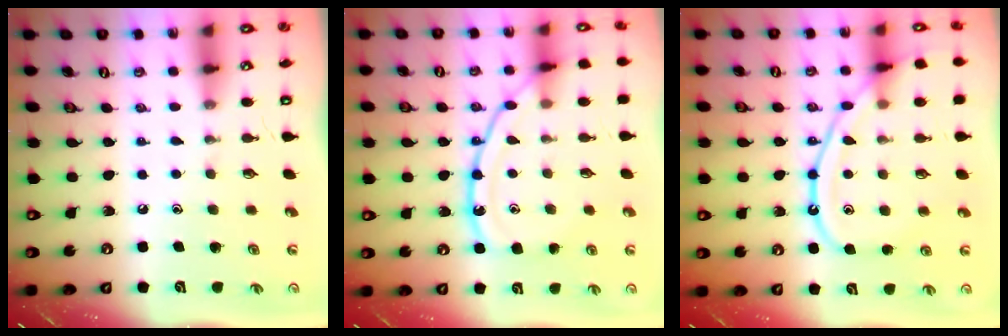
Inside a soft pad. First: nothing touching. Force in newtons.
{"total": 13.7, "press": 13.6, "slide": 1.1}
{"total": 12.4, "press": 12.4, "slide": 1.2}